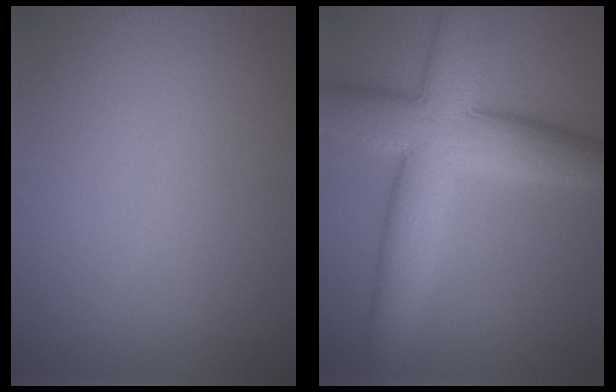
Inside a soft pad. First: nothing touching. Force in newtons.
{"total": 9.9, "press": 9.9, "slide": 0.3}